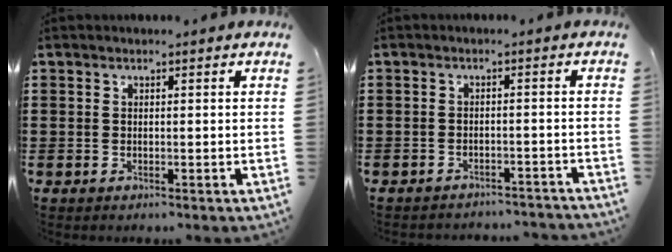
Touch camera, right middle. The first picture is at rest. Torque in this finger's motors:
{"motor_torque": [1.20, -0.94, 0.39, 0.06]}